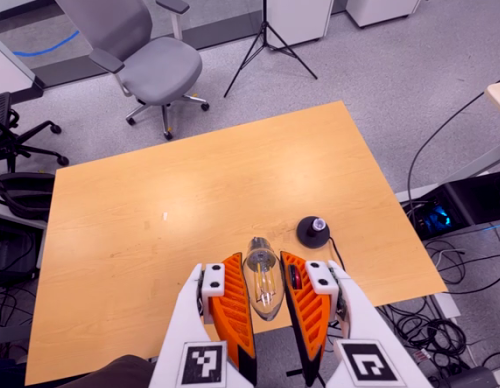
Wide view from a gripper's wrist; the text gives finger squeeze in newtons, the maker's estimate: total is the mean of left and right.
{"total": 12.5, "left": 13.0, "right": 12.1}